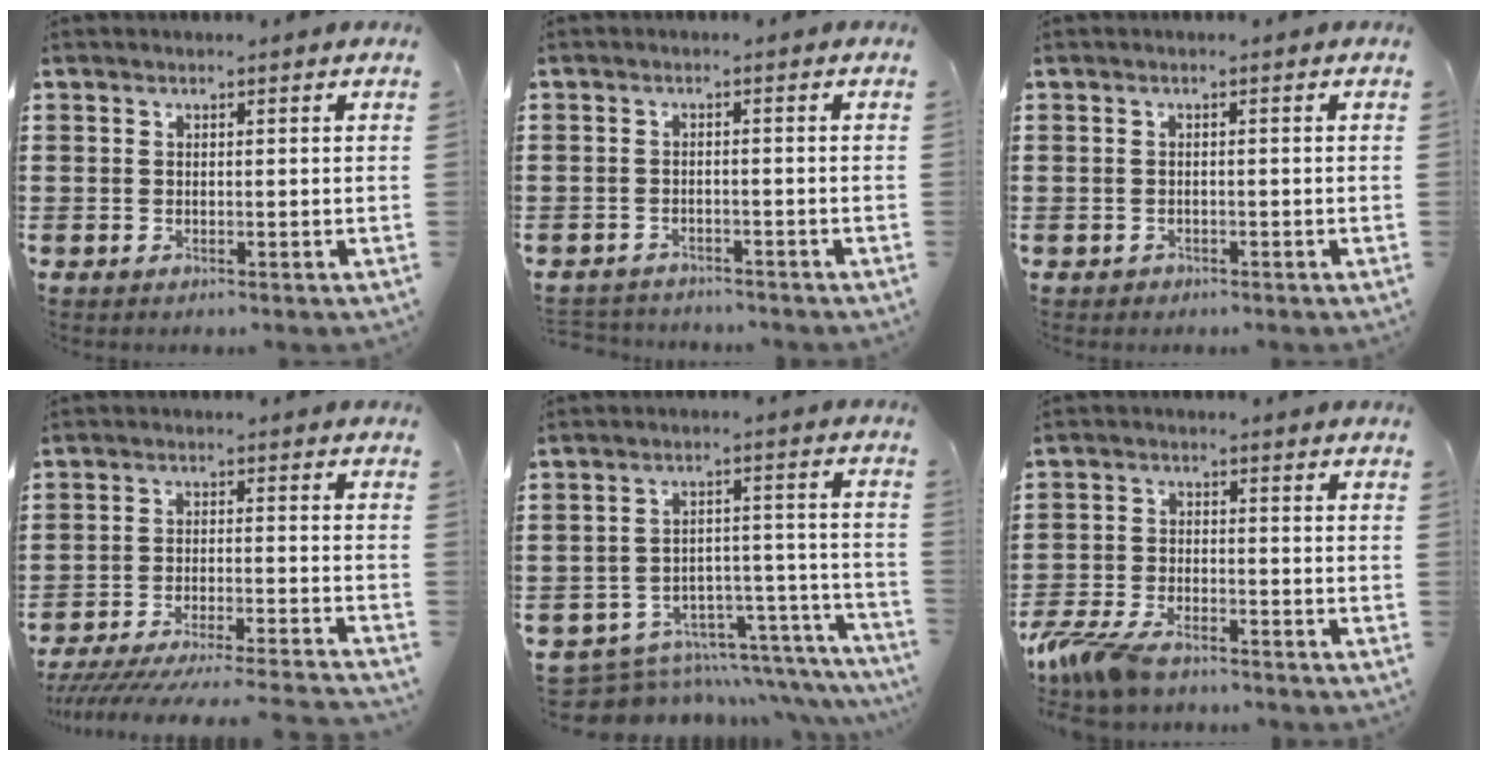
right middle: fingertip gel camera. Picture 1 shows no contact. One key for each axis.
{"total": 2.0, "fx": -2.0, "fy": 0.3, "fz": -0.1, "tx": -0.005, "ty": -0.002, "tz": -0.044}
{"total": 0.5, "fx": -0.4, "fy": 0.3, "fz": 0.0, "tx": -0.002, "ty": 0.003, "tz": -0.010}
{"total": 5.9, "fx": -5.5, "fy": -0.2, "fz": 2.0, "tx": -0.041, "ty": -0.013, "tz": -0.110}
{"total": 5.7, "fx": -4.9, "fy": 2.7, "fz": 1.2, "tx": -0.031, "ty": 0.004, "tz": -0.091}
{"total": 6.5, "fx": -5.3, "fy": 1.9, "fz": 3.3, "tx": -0.091, "ty": -0.004, "tz": -0.107}